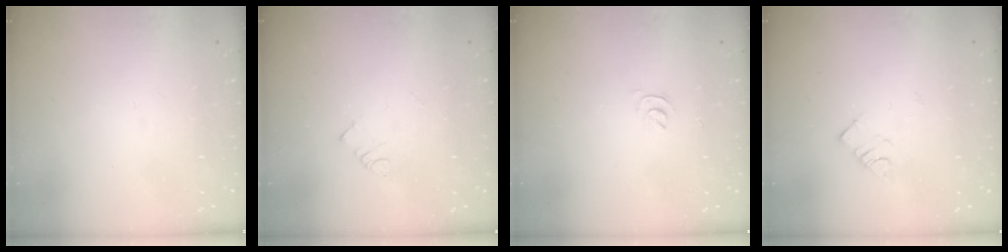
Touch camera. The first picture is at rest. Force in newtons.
{"total": 3.9, "press": 3.9, "slide": 0.4}
{"total": 2.9, "press": 2.9, "slide": 0.5}
{"total": 3.6, "press": 3.5, "slide": 0.5}